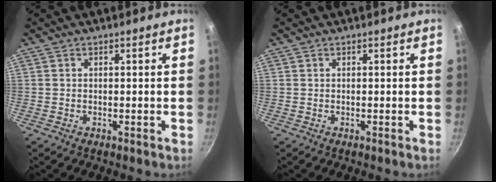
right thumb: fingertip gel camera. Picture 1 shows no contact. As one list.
[{"total": 0.0}]